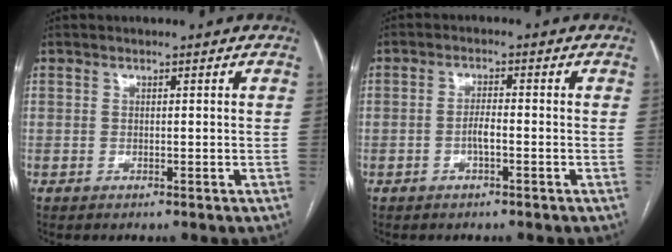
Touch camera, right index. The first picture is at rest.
{"total": 1.5, "force": [-0.6, 0.4, 1.3], "torque": [-0.022, 0.003, -0.012]}